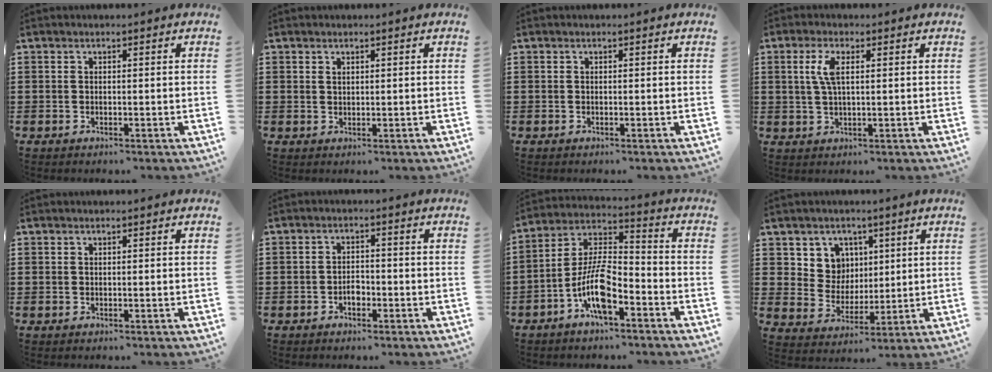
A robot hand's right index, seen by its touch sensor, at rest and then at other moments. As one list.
[{"total": 0.8, "force": [0.6, 0.5, 0.3], "torque": [-0.007, 0.002, 0.012]}, {"total": 0.0}, {"total": 4.3, "force": [1.2, 1.5, 3.8], "torque": [-0.087, 0.007, 0.016]}, {"total": 0.0}, {"total": 2.3, "force": [-1.1, 1.2, 1.6], "torque": [-0.034, -0.001, -0.020]}, {"total": 10.2, "force": [-5.0, 3.6, 8.1], "torque": [-0.188, -0.004, -0.096]}, {"total": 6.8, "force": [3.3, 5.8, 1.2], "torque": [-0.051, 0.001, 0.062]}]